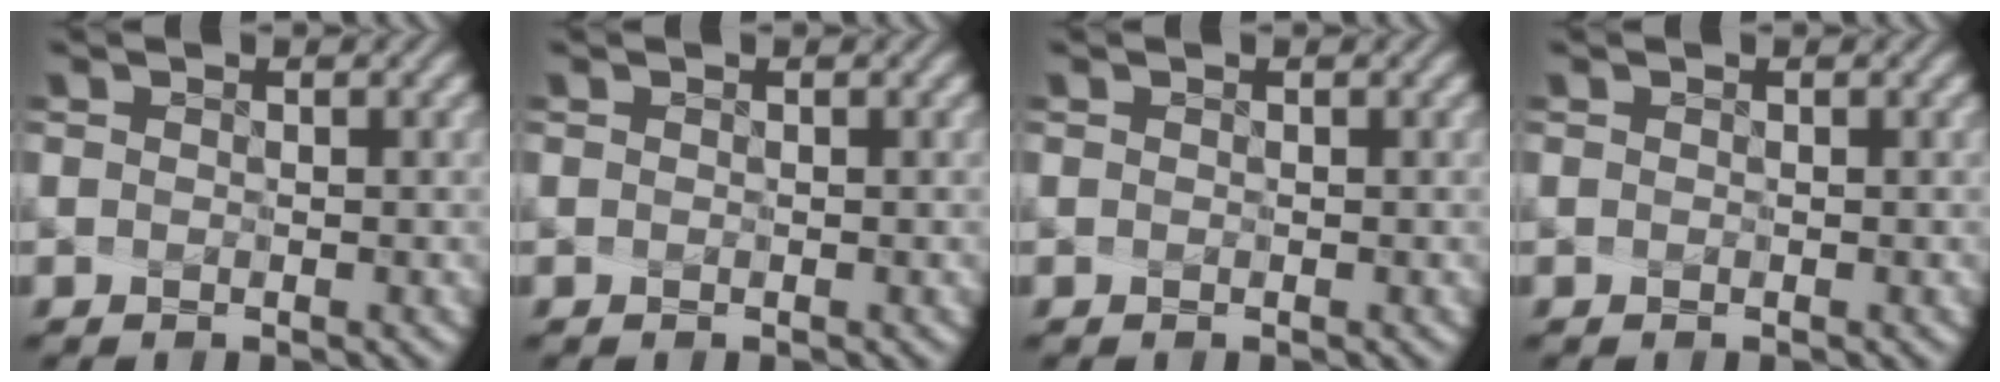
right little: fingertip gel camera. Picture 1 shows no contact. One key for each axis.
{"total": 0.0}
{"total": 0.0}
{"total": 0.0}